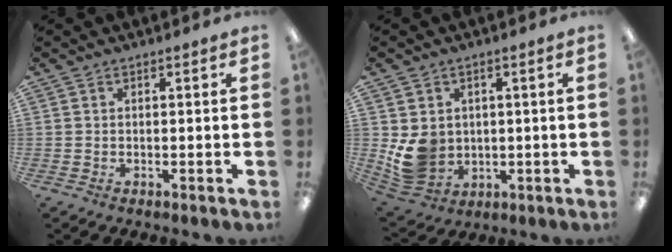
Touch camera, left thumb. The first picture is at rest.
{"total": 8.2, "force": [0.6, 7.4, 3.5], "torque": [-0.078, -0.002, 0.017]}